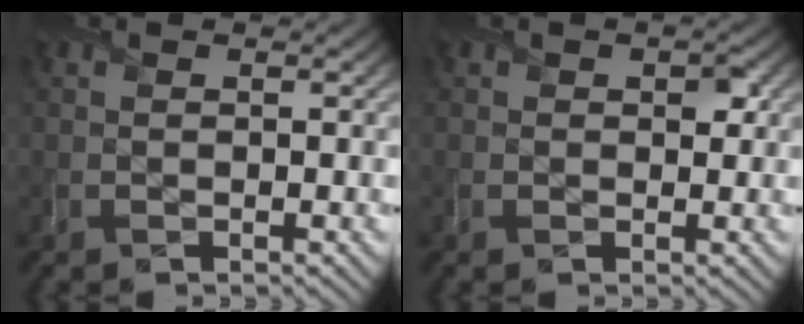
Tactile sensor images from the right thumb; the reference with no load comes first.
{"total": 1.4, "force": [0.6, 1.0, 0.8], "torque": [-0.010, -0.004, 0.011]}